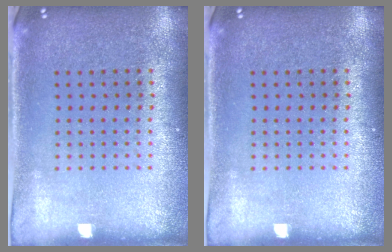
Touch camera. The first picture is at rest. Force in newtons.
{"total": 0.0}